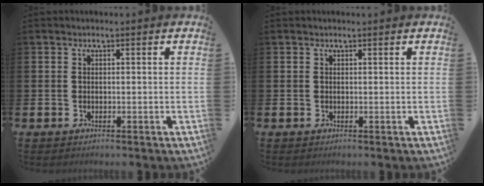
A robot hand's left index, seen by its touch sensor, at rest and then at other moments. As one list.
[{"total": 0.0}]